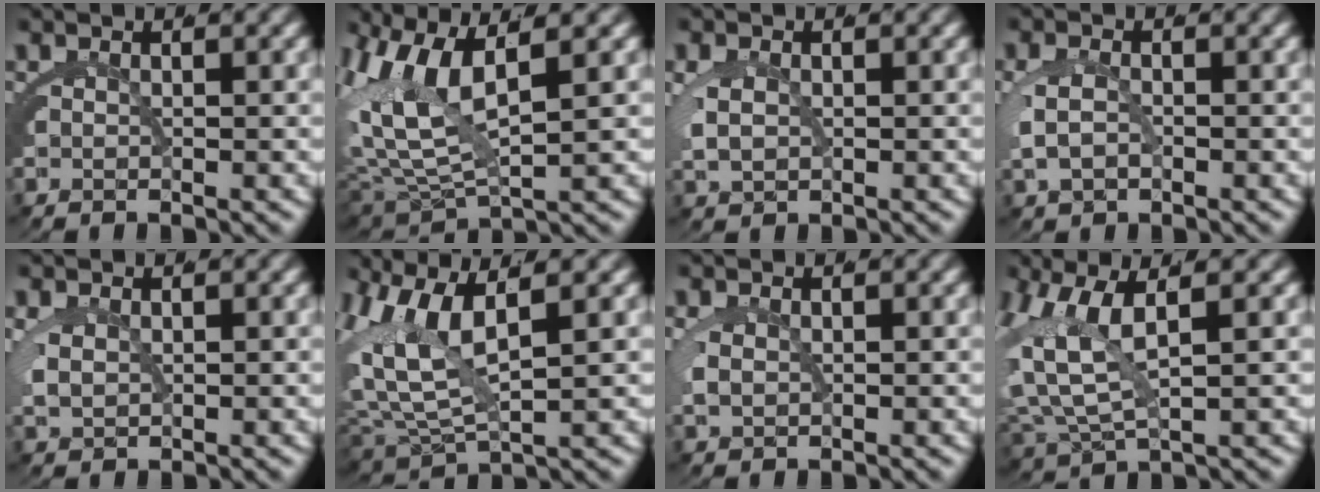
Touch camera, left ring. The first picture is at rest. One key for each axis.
{"total": 8.8, "fx": 2.0, "fy": 5.0, "fz": 6.9, "tx": -0.159, "ty": -0.003, "tz": 0.041}
{"total": 1.6, "fx": 0.5, "fy": 0.8, "fz": 1.3, "tx": -0.035, "ty": -0.005, "tz": 0.018}
{"total": 2.0, "fx": -0.2, "fy": 1.1, "fz": 1.6, "tx": -0.040, "ty": -0.007, "tz": 0.005}
{"total": 1.6, "fx": 0.8, "fy": 0.8, "fz": 1.0, "tx": -0.030, "ty": -0.005, "tz": 0.025}
{"total": 9.1, "fx": 2.3, "fy": 5.9, "fz": 6.5, "tx": -0.153, "ty": 0.000, "tz": 0.040}
{"total": 1.0, "fx": 0.4, "fy": 0.3, "fz": 0.8, "tx": -0.023, "ty": -0.004, "tz": 0.014}
{"total": 6.9, "fx": 2.0, "fy": 3.8, "fz": 5.3, "tx": -0.126, "ty": -0.001, "tz": 0.038}